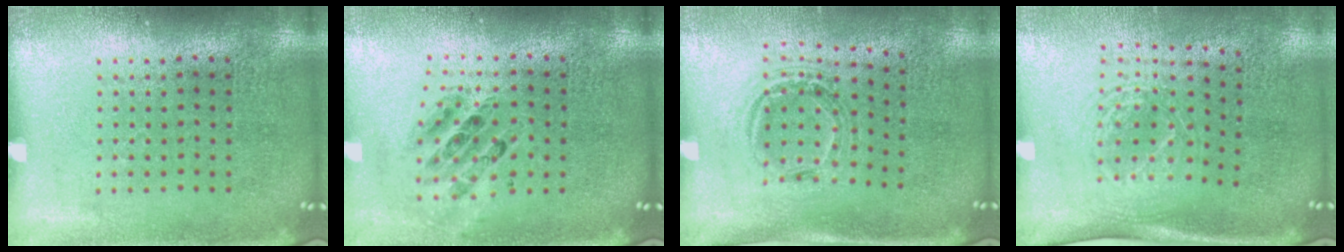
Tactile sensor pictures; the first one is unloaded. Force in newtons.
{"total": 0.7, "press": 0.7, "slide": 0.0}
{"total": 1.0, "press": 1.0, "slide": 0.1}
{"total": 1.8, "press": 1.3, "slide": 1.2}